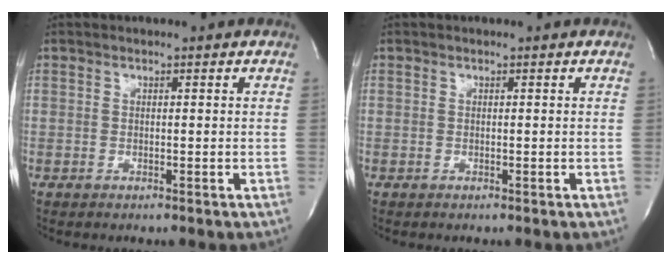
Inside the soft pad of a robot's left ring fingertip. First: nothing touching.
{"total": 0.0}